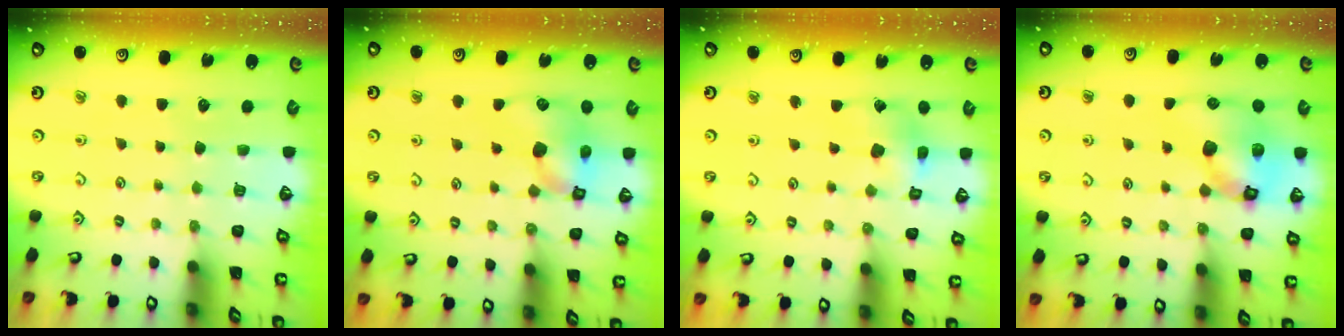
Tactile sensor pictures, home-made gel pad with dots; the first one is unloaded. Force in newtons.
{"total": 11.3, "press": 11.2, "slide": 1.6}
{"total": 8.2, "press": 8.1, "slide": 1.1}
{"total": 13.1, "press": 13.0, "slide": 2.0}